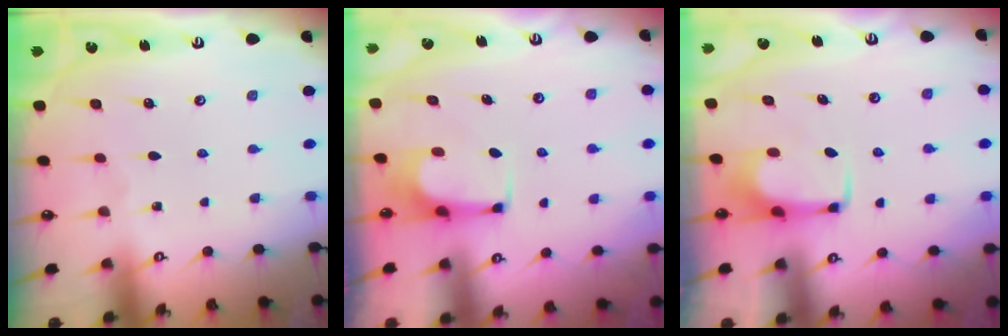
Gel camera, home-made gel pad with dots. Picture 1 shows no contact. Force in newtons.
{"total": 2.2, "press": 2.2, "slide": 0.3}
{"total": 1.7, "press": 1.6, "slide": 0.5}